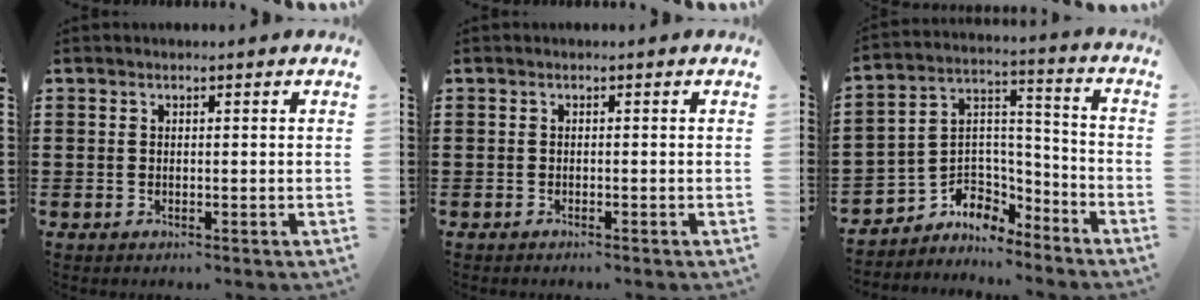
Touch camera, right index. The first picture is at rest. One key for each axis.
{"total": 0.6, "fx": -0.6, "fy": 0.0, "fz": 0.2, "tx": -0.005, "ty": -0.004, "tz": -0.011}
{"total": 4.8, "fx": -3.1, "fy": 3.7, "fz": 0.2, "tx": -0.026, "ty": -0.004, "tz": -0.065}